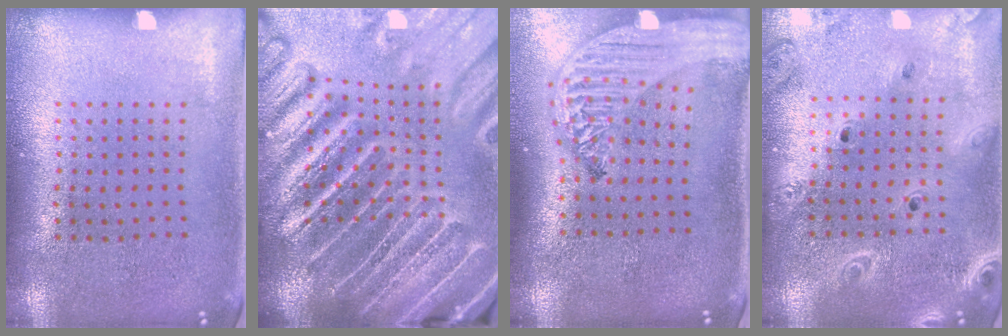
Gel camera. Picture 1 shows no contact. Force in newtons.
{"total": 5.8, "press": 5.0, "slide": 2.9}
{"total": 2.9, "press": 2.2, "slide": 1.8}
{"total": 2.3, "press": 2.1, "slide": 0.9}